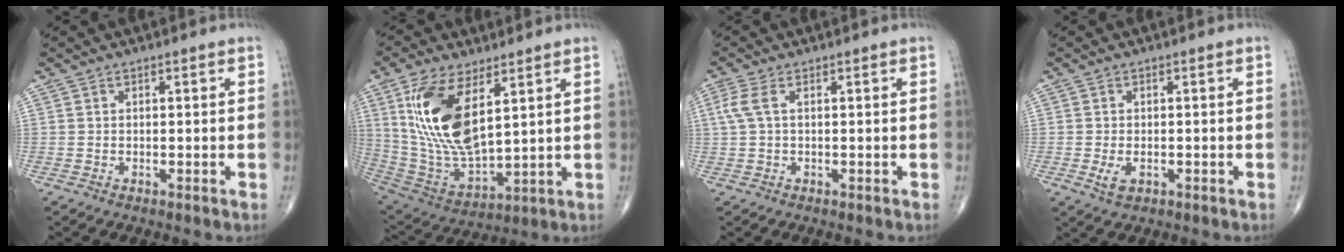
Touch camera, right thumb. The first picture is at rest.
{"total": 18.1, "force": [6.4, 8.1, 14.9], "torque": [-0.289, -0.028, 0.138]}
{"total": 3.2, "force": [0.7, 1.3, 2.8], "torque": [-0.090, 0.013, 0.017]}
{"total": 2.9, "force": [-0.8, 1.7, 2.2], "torque": [-0.041, -0.001, -0.010]}